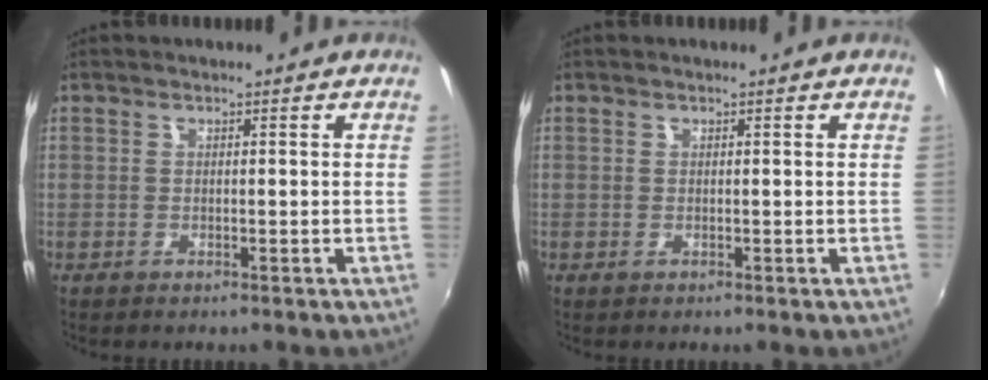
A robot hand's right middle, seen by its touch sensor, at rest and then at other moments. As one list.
[{"total": 0.0}]